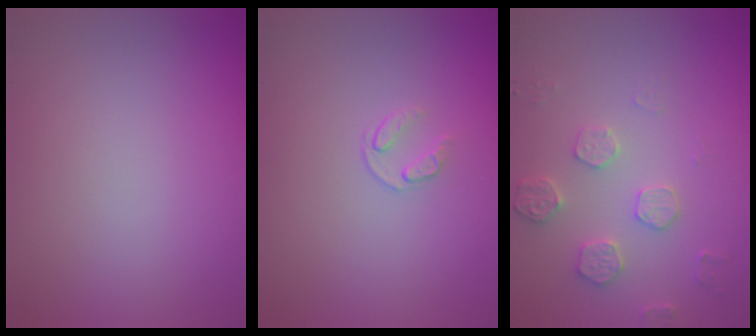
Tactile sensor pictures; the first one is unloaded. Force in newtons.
{"total": 0.9, "press": 0.5, "slide": 0.8}
{"total": 2.7, "press": 2.7, "slide": 0.5}